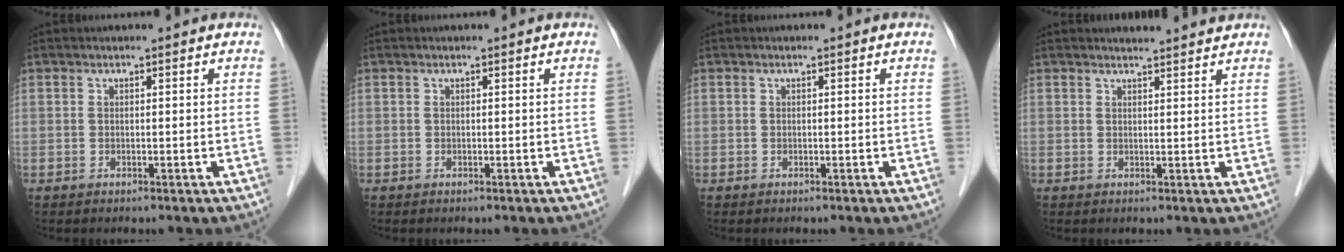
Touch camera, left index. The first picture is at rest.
{"total": 0.0}
{"total": 0.0}
{"total": 4.4, "force": [4.3, 0.1, 0.9], "torque": [-0.016, 0.008, 0.049]}